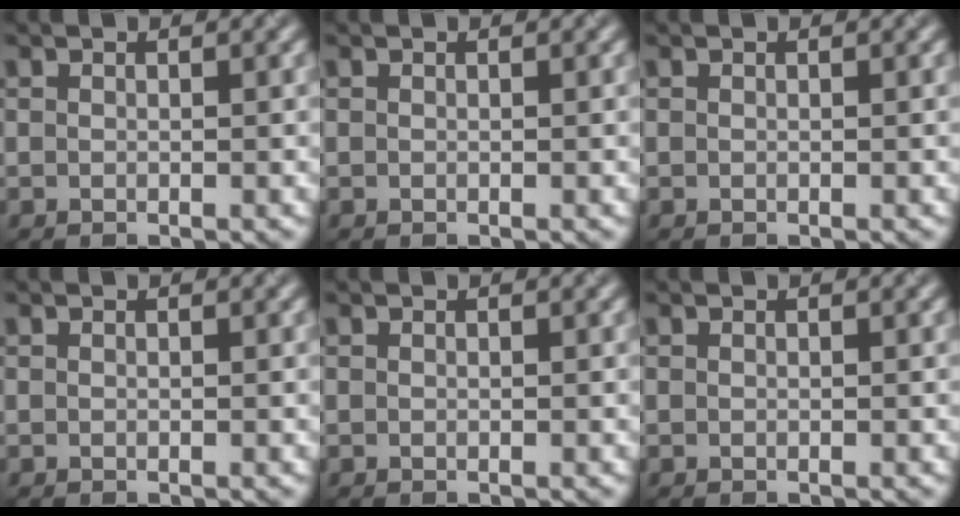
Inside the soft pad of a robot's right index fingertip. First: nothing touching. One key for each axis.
{"total": 0.0}
{"total": 0.0}
{"total": 0.0}
{"total": 0.0}
{"total": 0.0}